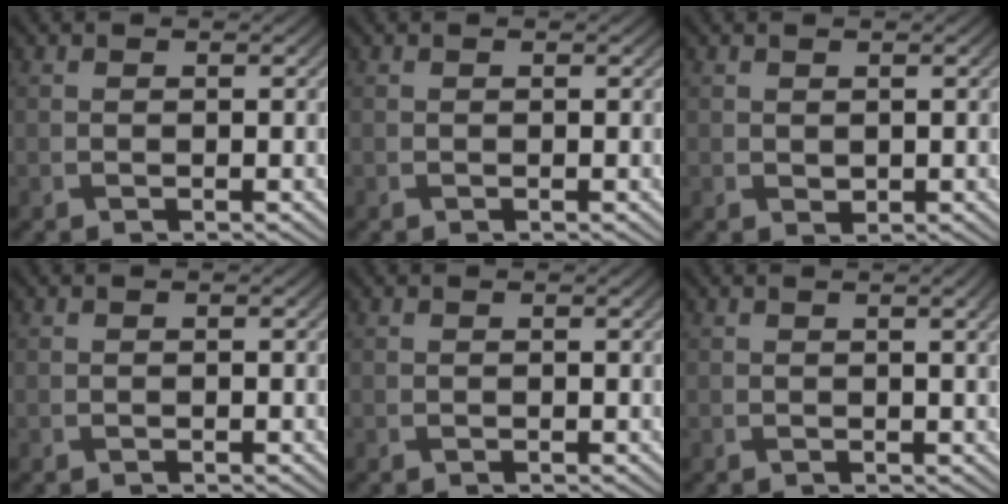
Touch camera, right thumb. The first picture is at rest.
{"total": 0.0}
{"total": 0.8, "force": [0.4, 0.5, 0.4], "torque": [-0.010, -0.004, 0.012]}
{"total": 0.0}
{"total": 0.0}
{"total": 2.6, "force": [0.9, 0.5, 2.4], "torque": [-0.029, 0.004, 0.014]}